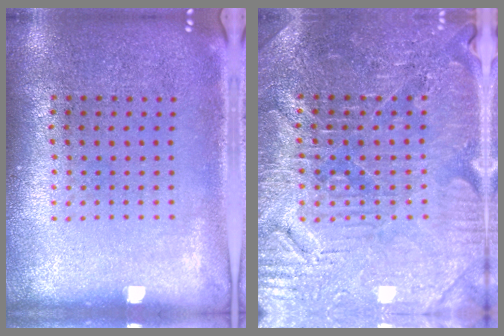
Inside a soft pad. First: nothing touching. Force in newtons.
{"total": 4.0, "press": 3.9, "slide": 0.8}